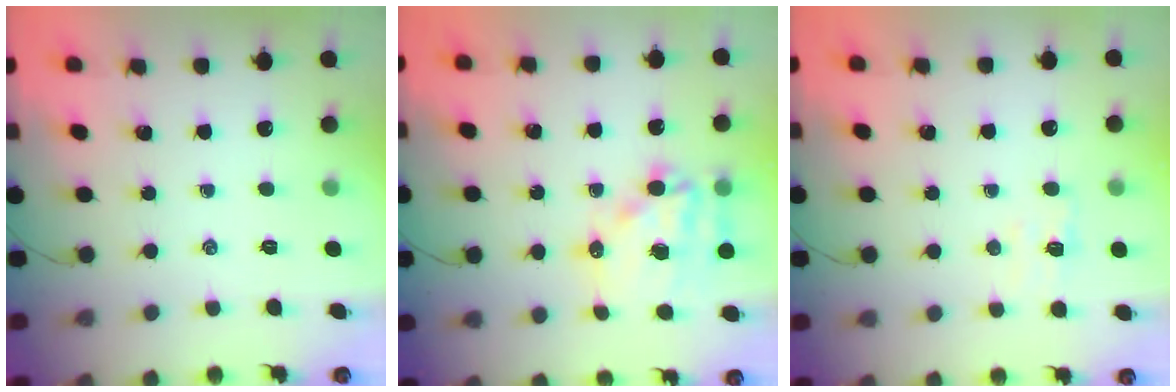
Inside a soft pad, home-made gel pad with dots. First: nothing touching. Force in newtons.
{"total": 15.4, "press": 14.9, "slide": 3.9}
{"total": 5.0, "press": 4.9, "slide": 0.9}